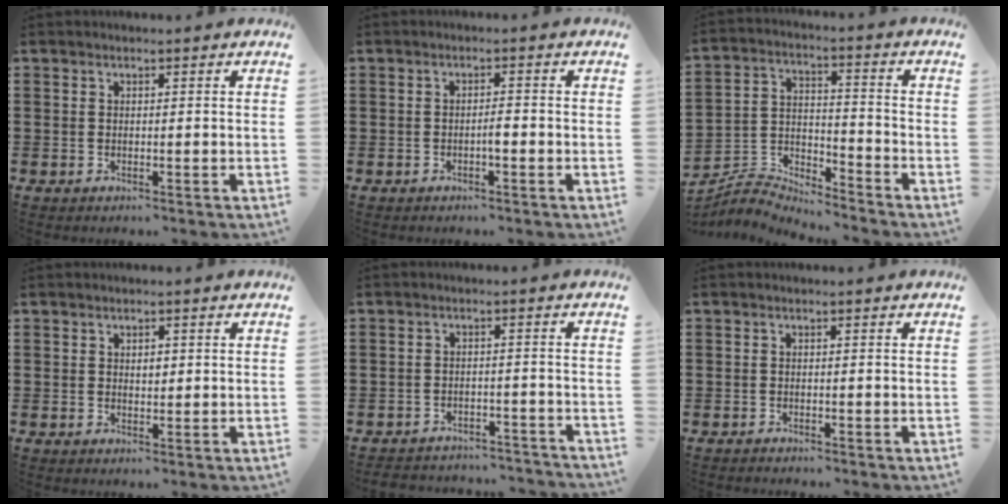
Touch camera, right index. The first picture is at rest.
{"total": 1.9, "force": [-0.7, 0.4, 1.7], "torque": [-0.033, 0.000, -0.012]}
{"total": 4.9, "force": [-4.7, 1.0, 0.4], "torque": [-0.031, -0.003, -0.102]}
{"total": 1.5, "force": [0.3, 0.9, 1.2], "torque": [-0.016, 0.004, 0.003]}
{"total": 2.9, "force": [-2.9, 0.3, 0.1], "torque": [-0.007, 0.000, -0.062]}
{"total": 0.8, "force": [-0.7, 0.1, 0.0], "torque": [-0.002, 0.000, -0.016]}